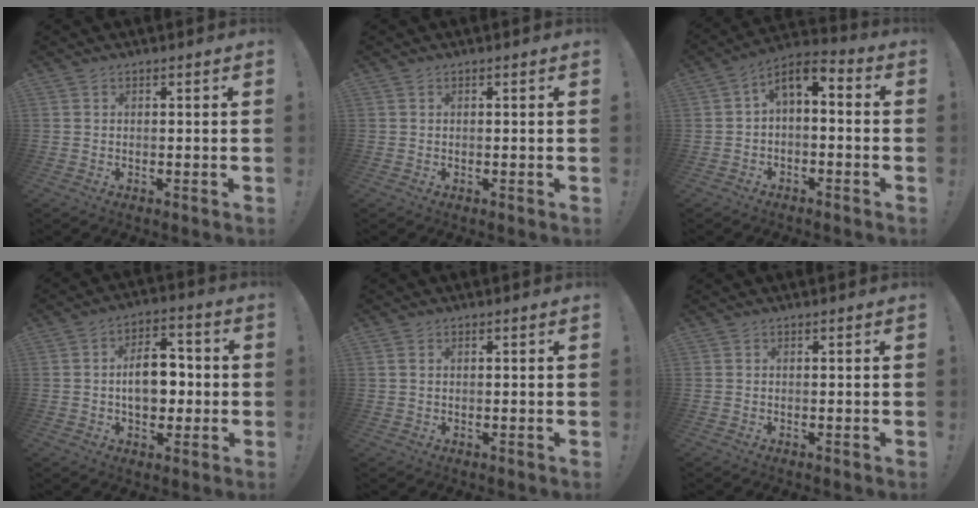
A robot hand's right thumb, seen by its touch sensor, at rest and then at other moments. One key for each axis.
{"total": 0.0}
{"total": 5.2, "fx": -0.4, "fy": 3.0, "fz": 4.2, "tx": -0.074, "ty": 0.009, "tz": -0.004}
{"total": 12.1, "fx": -0.5, "fy": 8.0, "fz": 9.1, "tx": -0.138, "ty": 0.014, "tz": -0.009}
{"total": 0.9, "fx": 0.5, "fy": 0.6, "fz": 0.6, "tx": -0.004, "ty": -0.001, "tz": 0.008}
{"total": 0.0}